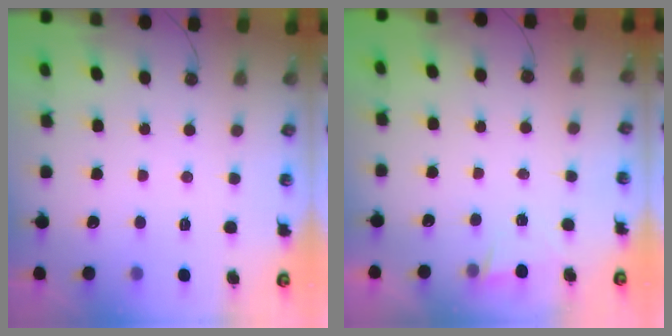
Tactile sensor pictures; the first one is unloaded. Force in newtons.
{"total": 1.5, "press": 0.9, "slide": 1.2}